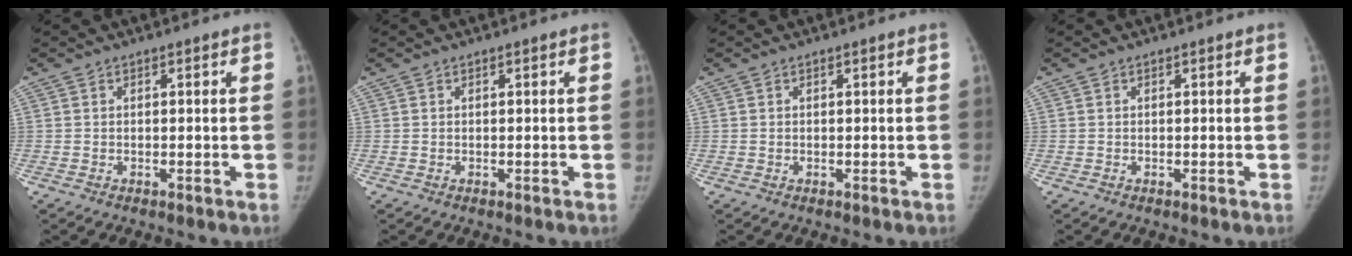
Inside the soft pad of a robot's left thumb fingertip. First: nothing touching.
{"total": 0.0}
{"total": 0.0}
{"total": 0.0}